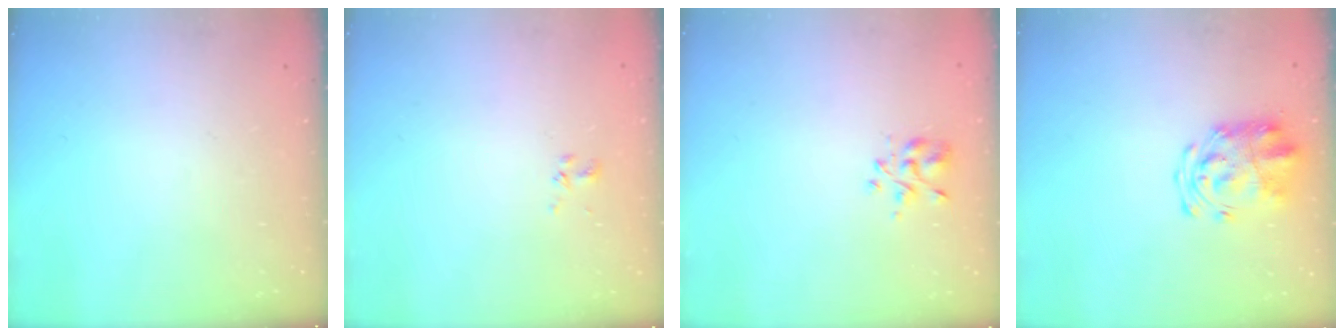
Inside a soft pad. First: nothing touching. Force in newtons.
{"total": 1.7, "press": 1.5, "slide": 0.8}
{"total": 2.8, "press": 2.6, "slide": 1.0}
{"total": 5.7, "press": 5.6, "slide": 1.3}